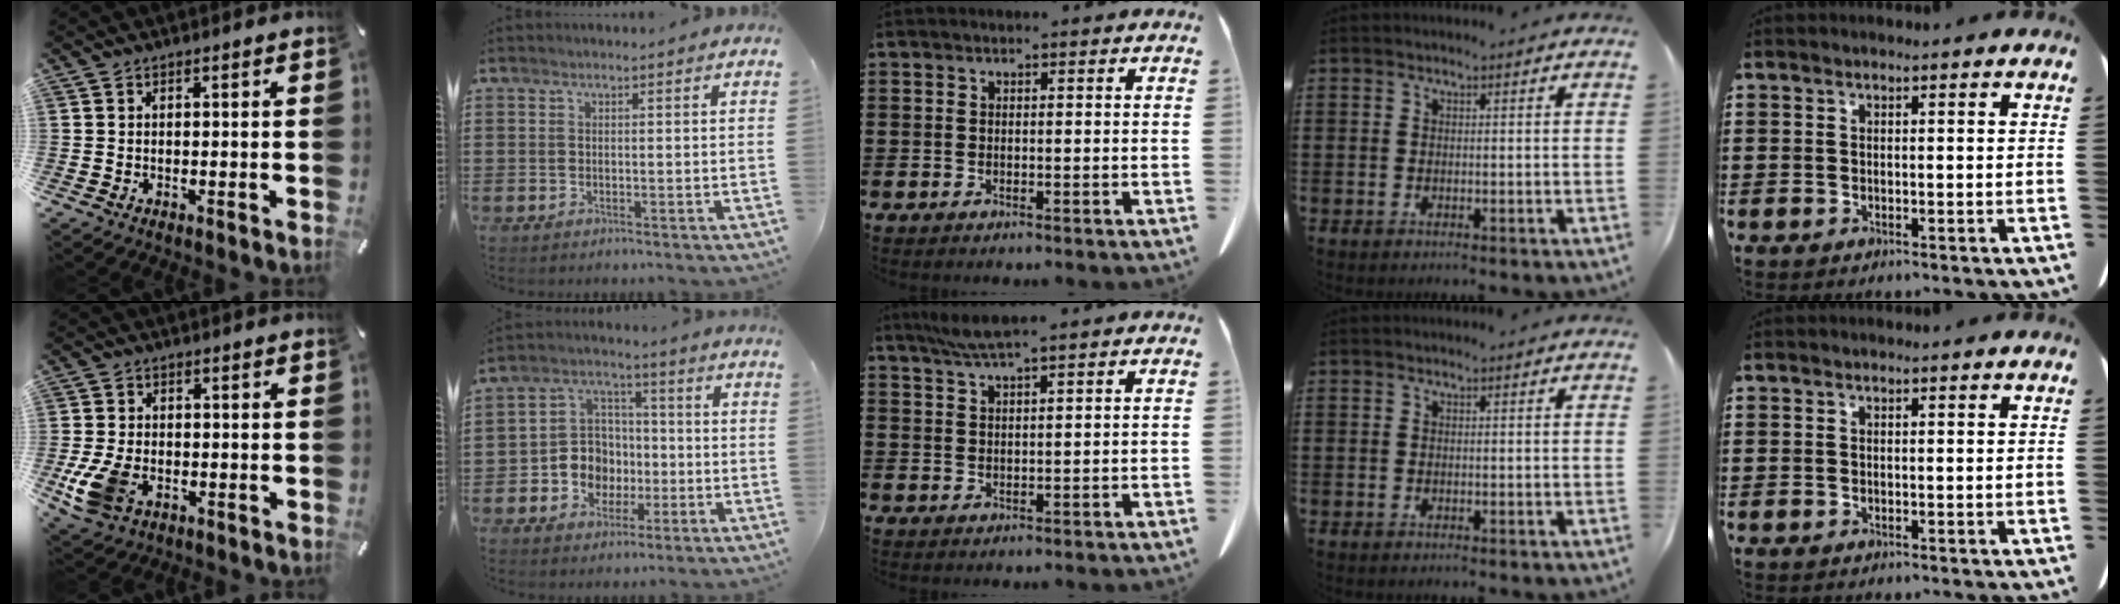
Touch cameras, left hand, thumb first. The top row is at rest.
{"thumb": {"total": 8.8, "force": [-2.9, 5.9, 5.9], "torque": [-0.141, 0.001, -0.052]}, "index": {"total": 7.8, "force": [-1.9, 7.1, 2.5], "torque": [-0.079, 0.016, -0.033]}, "middle": {"total": 3.3, "force": [2.7, -0.2, 2.0], "torque": [-0.045, -0.002, 0.049]}}